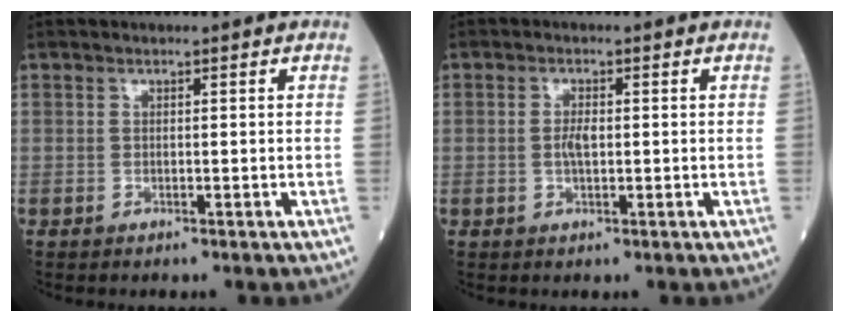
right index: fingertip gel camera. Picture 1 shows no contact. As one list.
[{"total": 2.2, "force": [0.0, 0.7, 2.1], "torque": [-0.044, 0.001, 0.000]}]